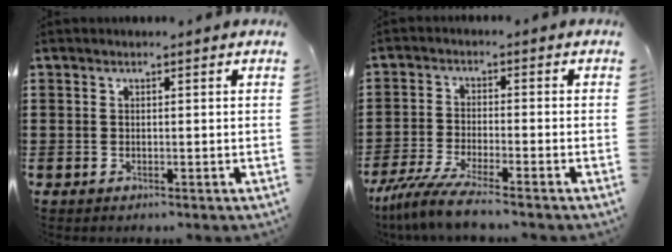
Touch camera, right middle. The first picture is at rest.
{"total": 5.8, "force": [-4.9, -0.3, 3.1], "torque": [-0.078, -0.025, -0.098]}